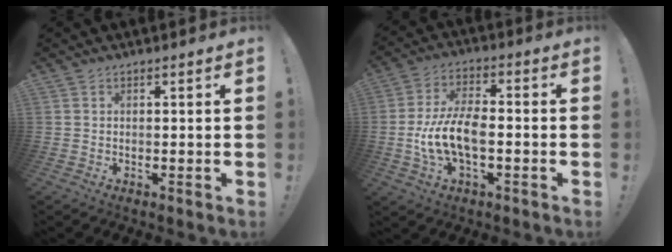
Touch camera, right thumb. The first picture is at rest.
{"total": 12.2, "force": [-2.6, 6.0, 10.3], "torque": [-0.216, 0.003, -0.046]}